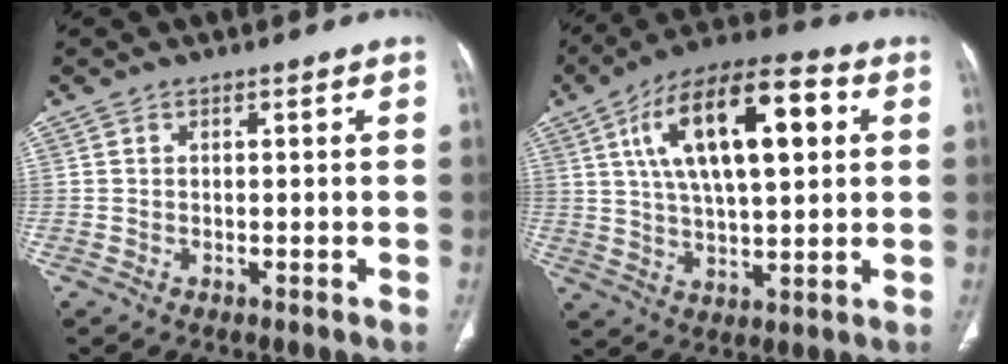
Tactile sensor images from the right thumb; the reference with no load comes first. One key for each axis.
{"total": 19.5, "fx": 5.6, "fy": 8.0, "fz": 16.8, "tx": -0.269, "ty": 0.009, "tz": 0.088}